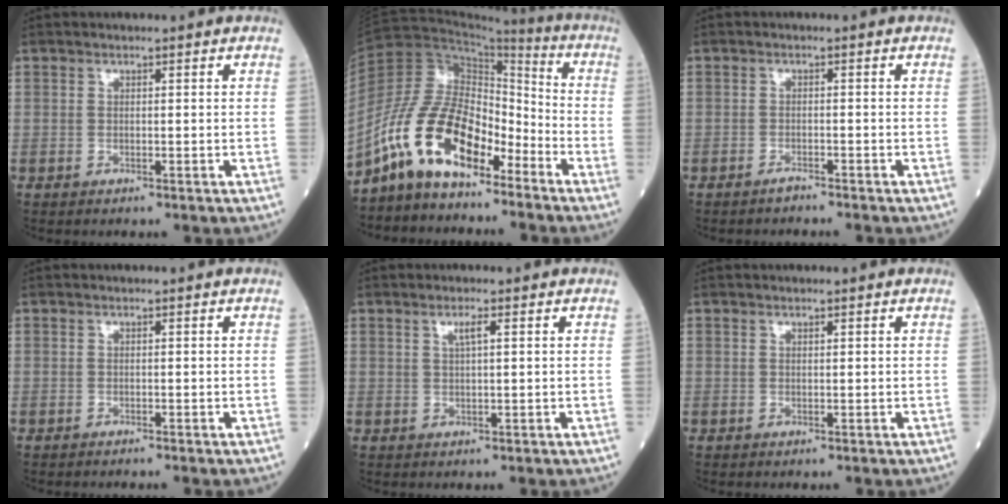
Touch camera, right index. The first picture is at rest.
{"total": 13.4, "force": [-9.0, 5.5, 8.2], "torque": [-0.174, 0.026, -0.170]}
{"total": 1.1, "force": [-1.1, 0.0, 0.1], "torque": [-0.002, -0.001, -0.017]}
{"total": 0.7, "force": [-0.7, 0.0, 0.2], "torque": [-0.001, 0.000, -0.011]}
{"total": 1.8, "force": [0.8, 0.0, 1.7], "torque": [-0.034, 0.001, 0.014]}
{"total": 0.0}